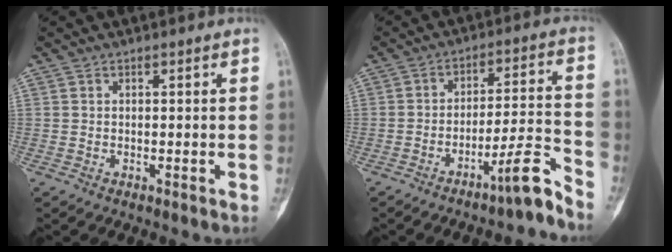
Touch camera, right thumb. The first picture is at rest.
{"total": 8.2, "force": [-6.5, 0.2, 5.0], "torque": [-0.071, 0.072, -0.107]}